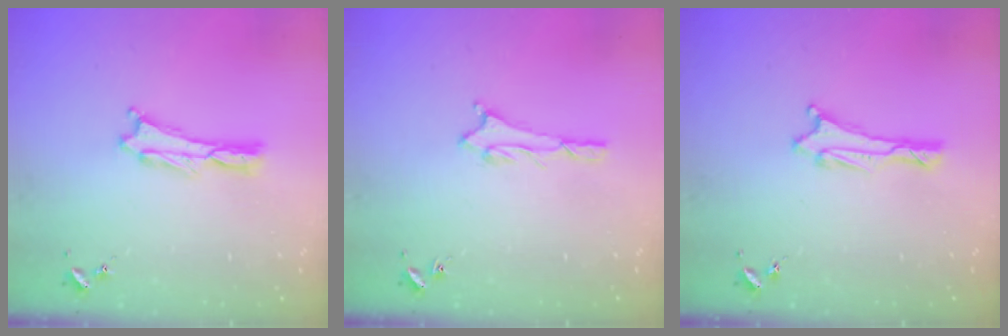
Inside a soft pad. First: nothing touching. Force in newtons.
{"total": 1.5, "press": 1.5, "slide": 0.1}
{"total": 1.1, "press": 1.1, "slide": 0.1}